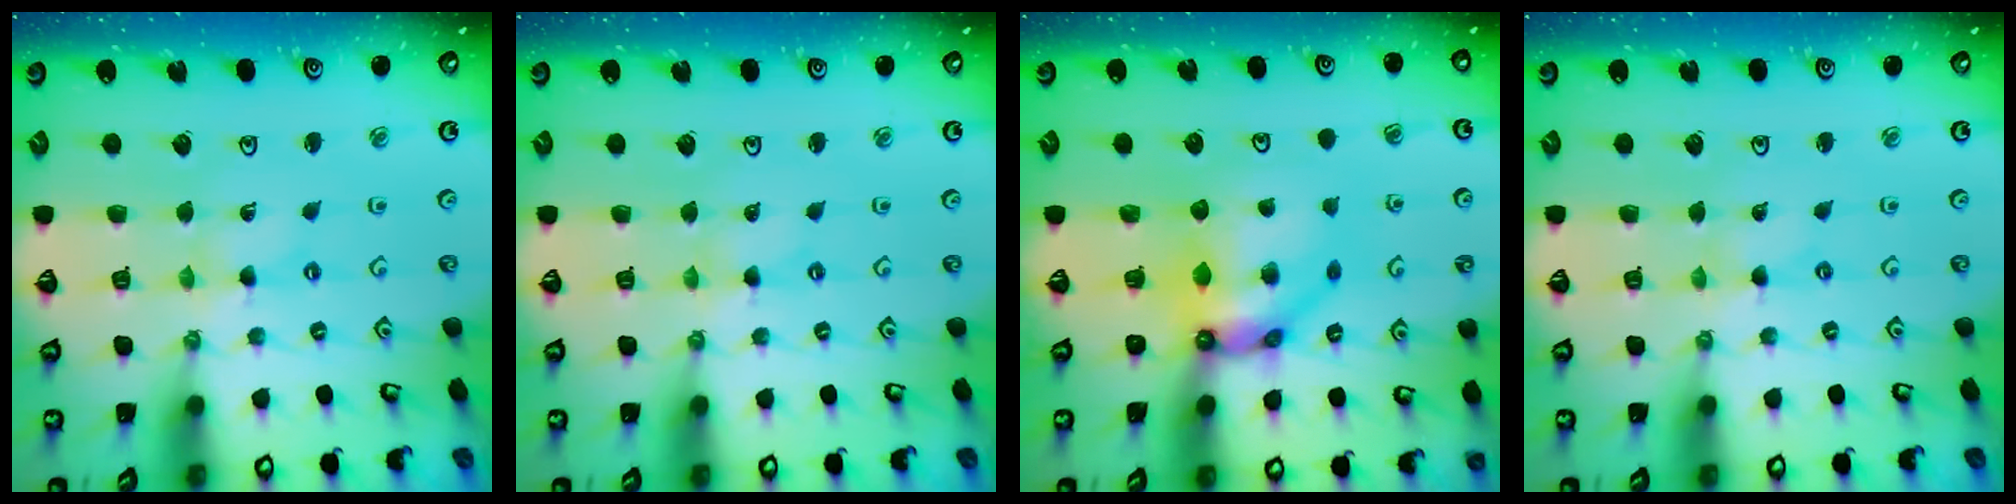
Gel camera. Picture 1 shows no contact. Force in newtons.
{"total": 0.0}
{"total": 10.3, "press": 10.2, "slide": 1.2}
{"total": 0.0}